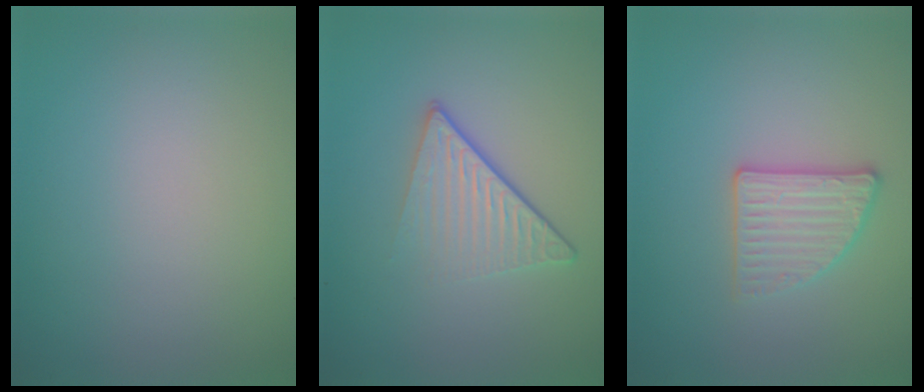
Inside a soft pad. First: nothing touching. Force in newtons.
{"total": 4.4, "press": 2.8, "slide": 3.4}
{"total": 2.8, "press": 2.7, "slide": 0.9}